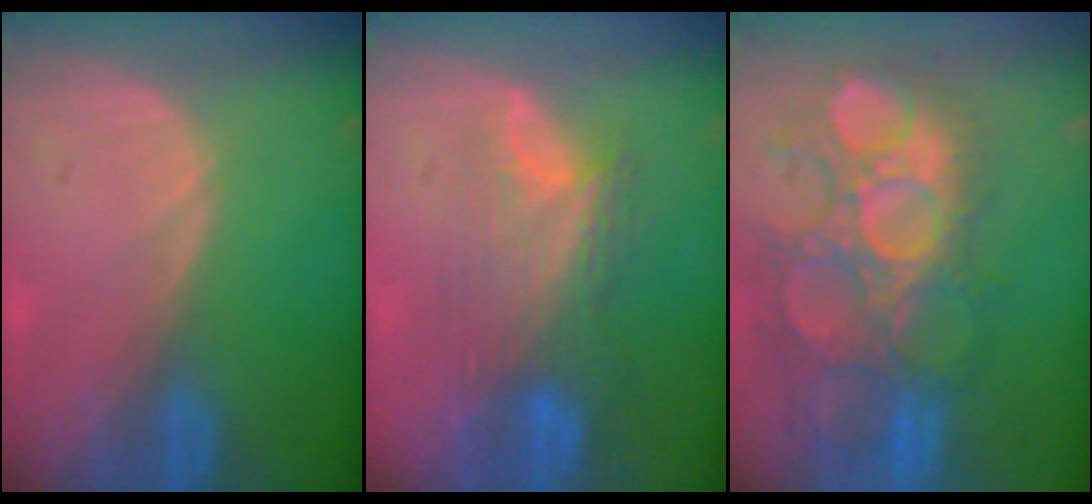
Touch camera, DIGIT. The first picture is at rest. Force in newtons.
{"total": 7.8, "press": 7.4, "slide": 2.4}
{"total": 13.3, "press": 12.2, "slide": 5.4}